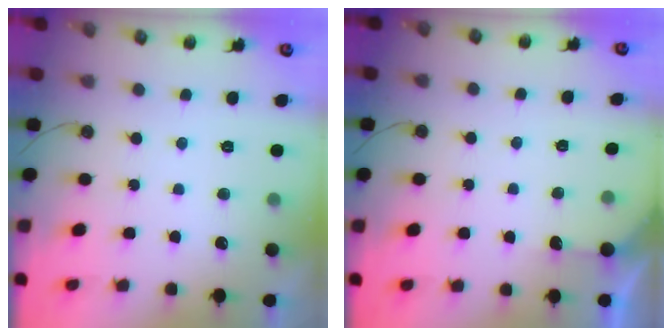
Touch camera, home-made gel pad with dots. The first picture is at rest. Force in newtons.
{"total": 2.3, "press": 2.3, "slide": 0.3}